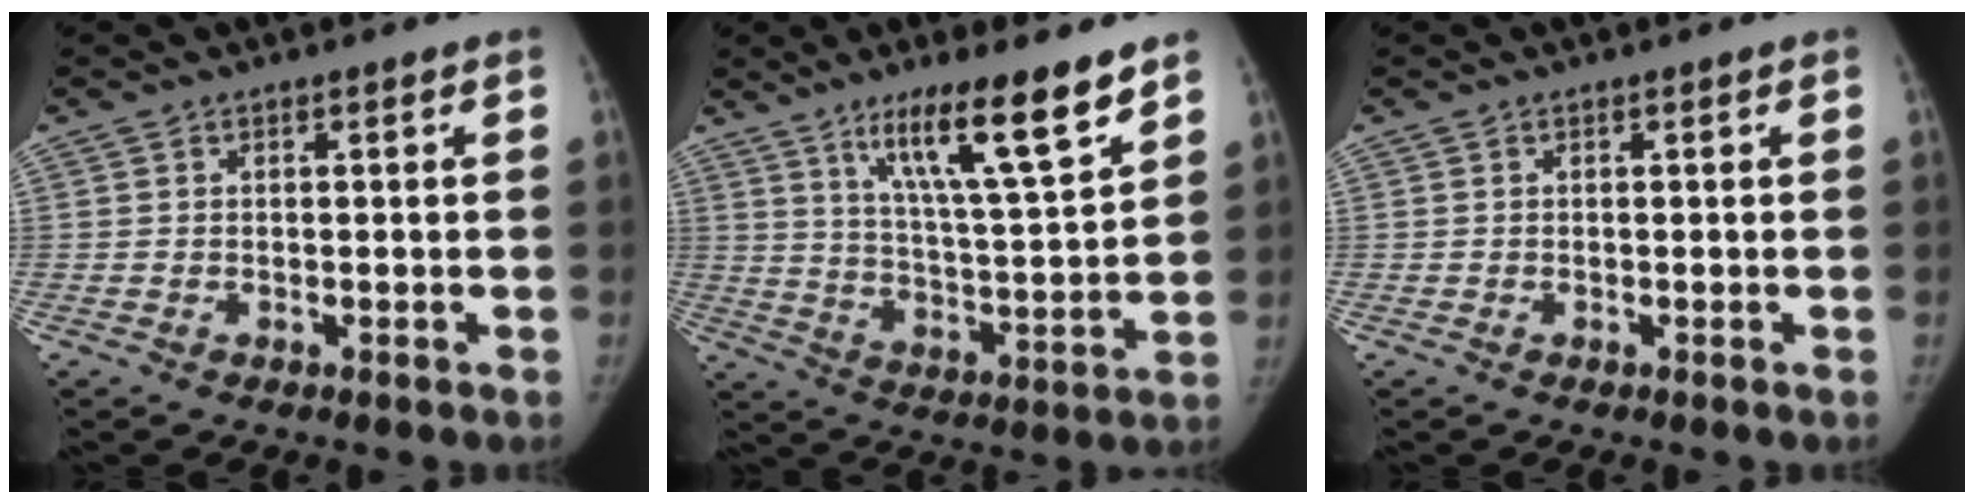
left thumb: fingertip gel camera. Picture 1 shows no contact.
{"total": 15.5, "force": [10.2, 1.9, 11.5], "torque": [-0.179, -0.061, 0.177]}
{"total": 0.0}